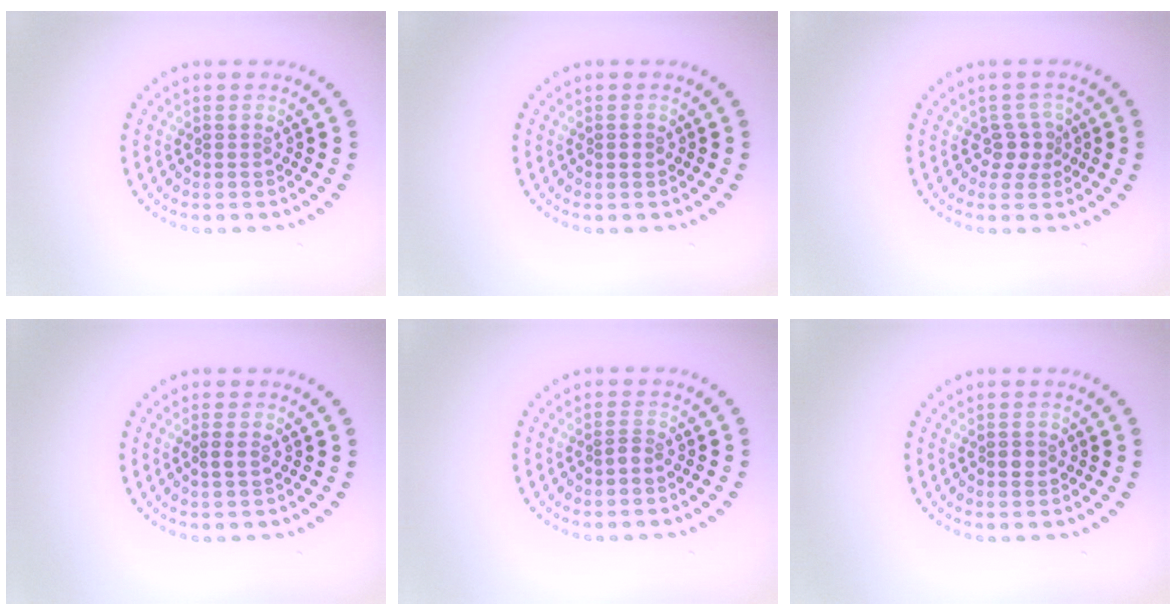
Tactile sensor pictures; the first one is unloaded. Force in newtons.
{"total": 0.8, "press": 0.8, "slide": 0.2}
{"total": 1.9, "press": 1.4, "slide": 1.2}
{"total": 0.9, "press": 0.8, "slide": 0.3}
{"total": 0.9, "press": 0.5, "slide": 0.7}
{"total": 0.8, "press": 0.7, "slide": 0.3}